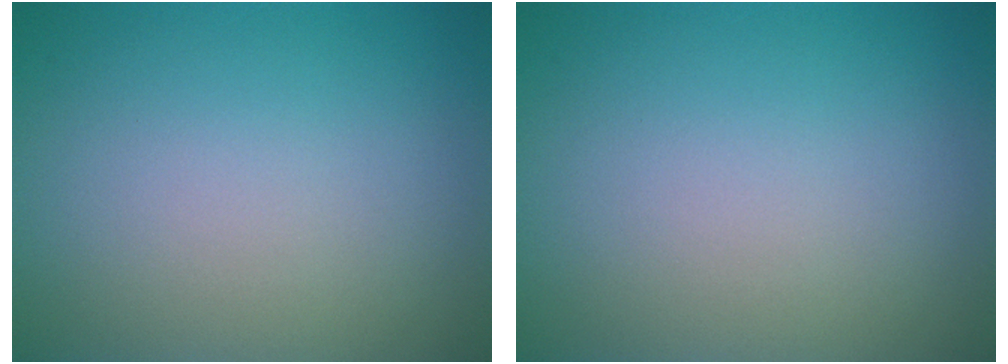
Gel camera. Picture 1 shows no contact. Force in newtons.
{"total": 0.0}